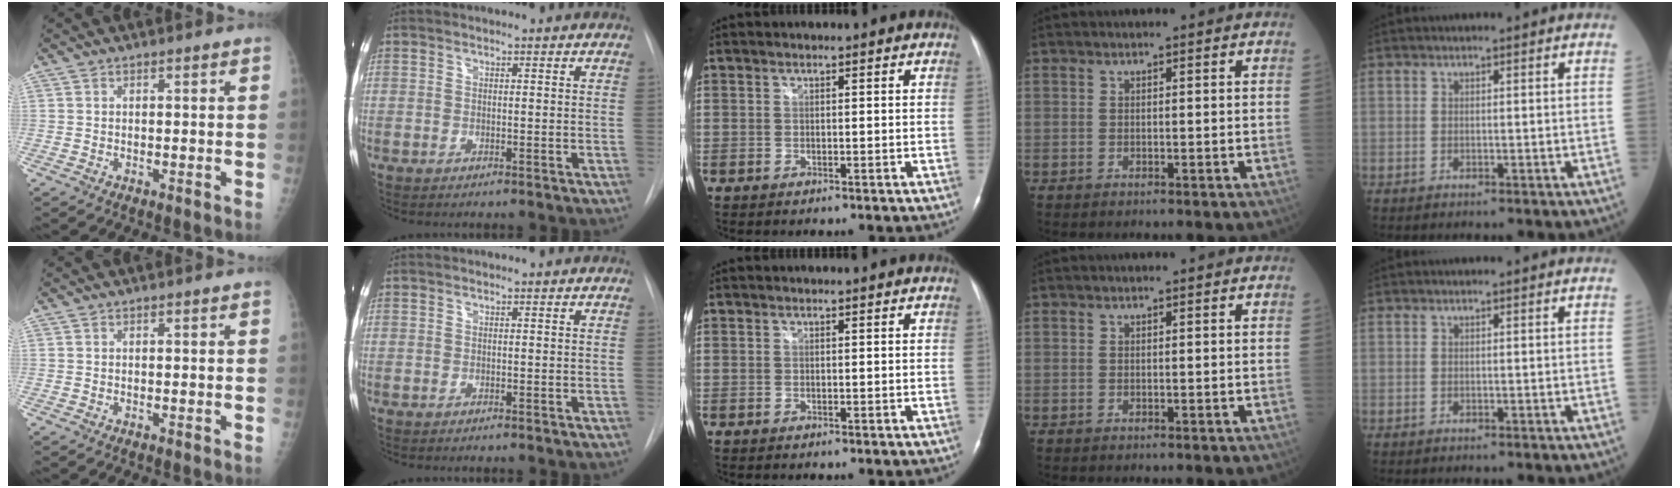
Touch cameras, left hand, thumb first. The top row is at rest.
{}